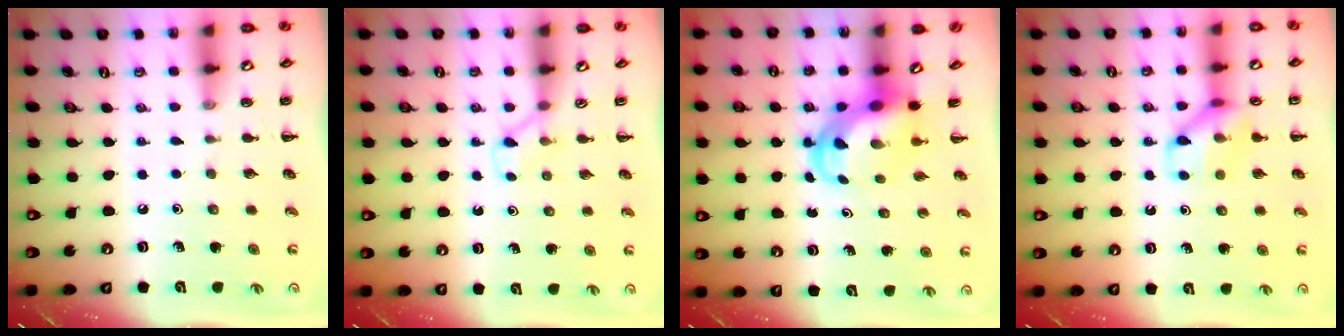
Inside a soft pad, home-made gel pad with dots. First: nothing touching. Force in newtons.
{"total": 2.8, "press": 2.6, "slide": 1.0}
{"total": 6.4, "press": 6.4, "slide": 0.9}
{"total": 10.4, "press": 10.4, "slide": 0.3}